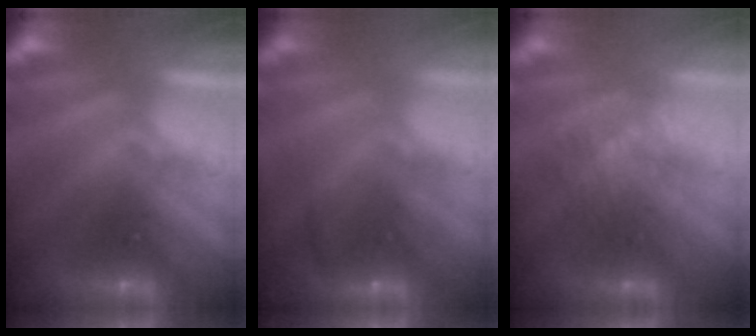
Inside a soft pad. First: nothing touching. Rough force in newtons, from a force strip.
{"total": 2.4}
{"total": 4.1}